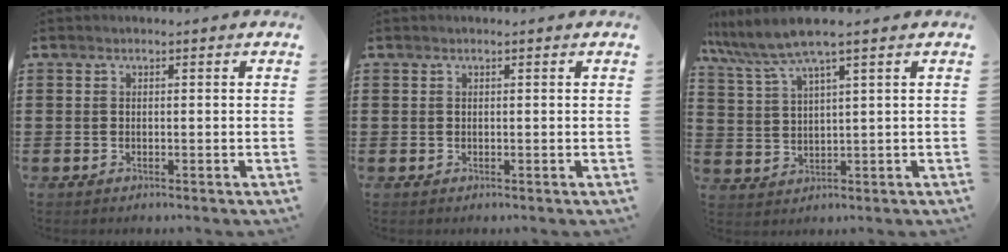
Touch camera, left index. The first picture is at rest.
{"total": 0.0}
{"total": 5.8, "force": [4.1, 0.6, 4.1], "torque": [-0.092, -0.009, 0.070]}